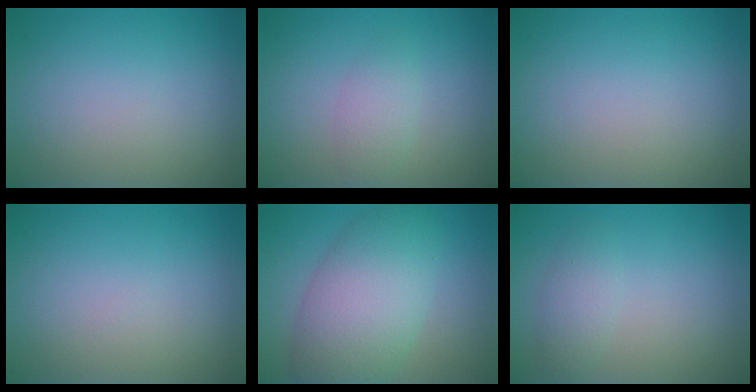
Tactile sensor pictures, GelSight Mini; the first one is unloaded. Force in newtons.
{"total": 1.8, "press": 1.8, "slide": 0.1}
{"total": 0.0}
{"total": 0.0}
{"total": 7.7, "press": 7.7, "slide": 0.3}
{"total": 1.8, "press": 1.8, "slide": 0.1}